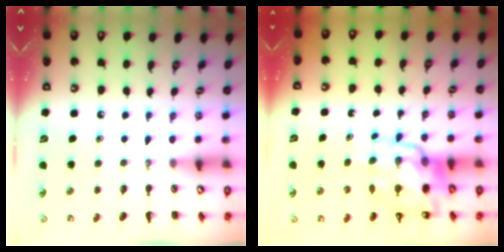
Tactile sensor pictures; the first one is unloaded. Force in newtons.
{"total": 14.5, "press": 13.9, "slide": 4.1}